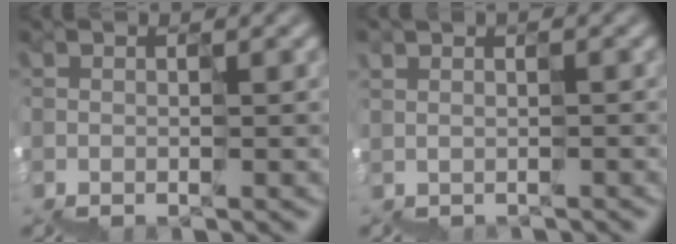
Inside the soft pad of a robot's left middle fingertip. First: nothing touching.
{"total": 1.1, "force": [-1.0, 0.1, -0.5], "torque": [0.022, -0.005, 0.000]}